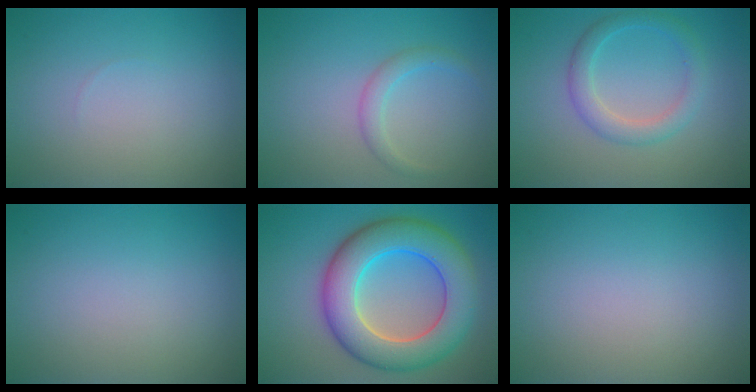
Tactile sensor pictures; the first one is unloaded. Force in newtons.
{"total": 1.7, "press": 1.7, "slide": 0.1}
{"total": 2.8, "press": 2.8, "slide": 0.0}
{"total": 0.0}
{"total": 9.8, "press": 9.8, "slide": 0.3}
{"total": 0.0}